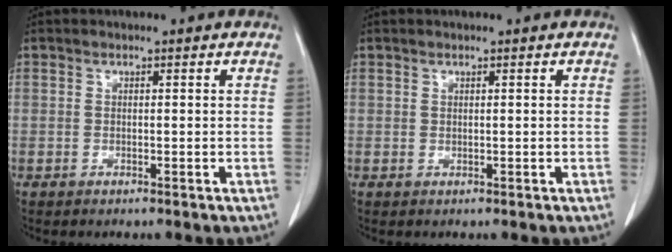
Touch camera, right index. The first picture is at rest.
{"total": 0.0}